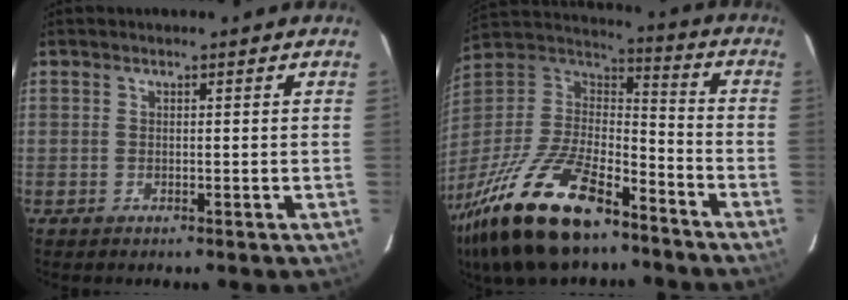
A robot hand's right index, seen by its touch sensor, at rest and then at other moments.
{"total": 28.1, "force": [-18.8, 11.2, 17.6], "torque": [-0.371, -0.033, -0.321]}